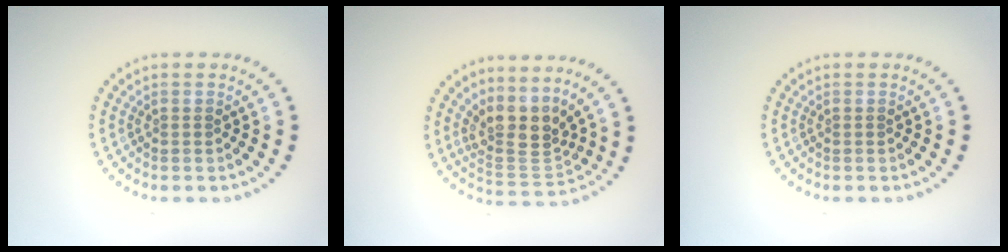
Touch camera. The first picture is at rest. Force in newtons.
{"total": 4.0, "press": 2.9, "slide": 2.7}
{"total": 0.0}